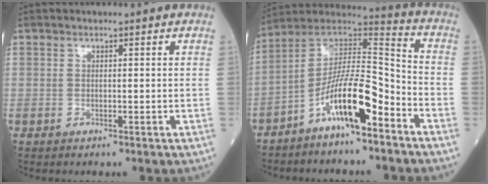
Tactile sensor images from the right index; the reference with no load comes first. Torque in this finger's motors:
{"motor_torque": [0.60, -0.40, 0.60, 0.21]}